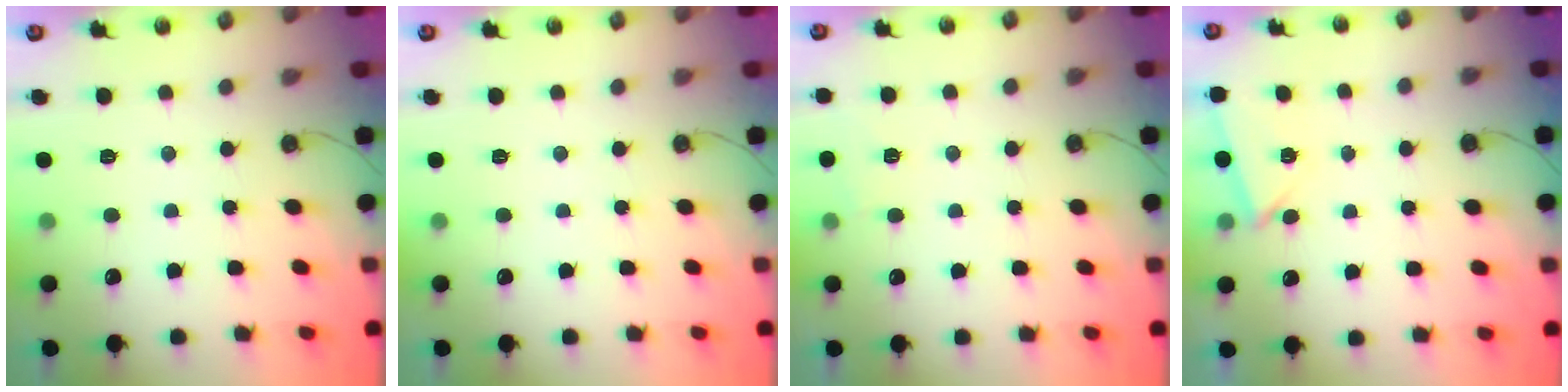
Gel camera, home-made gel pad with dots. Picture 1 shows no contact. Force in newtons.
{"total": 0.0}
{"total": 5.5, "press": 2.2, "slide": 5.1}
{"total": 4.2, "press": 3.3, "slide": 2.6}